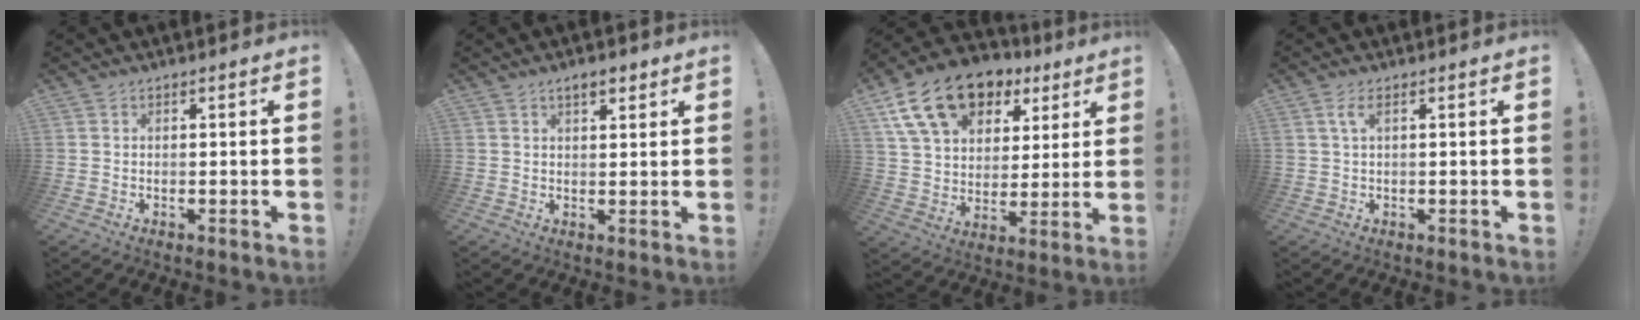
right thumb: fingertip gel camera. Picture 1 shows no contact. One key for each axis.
{"total": 4.0, "fx": 2.7, "fy": 1.6, "fz": 2.4, "tx": -0.030, "ty": -0.009, "tz": 0.044}
{"total": 19.2, "fx": 10.6, "fy": 12.1, "fz": 10.5, "tx": -0.172, "ty": -0.051, "tz": 0.196}
{"total": 2.8, "fx": 1.0, "fy": 0.6, "fz": 2.5, "tx": -0.046, "ty": 0.000, "tz": 0.017}